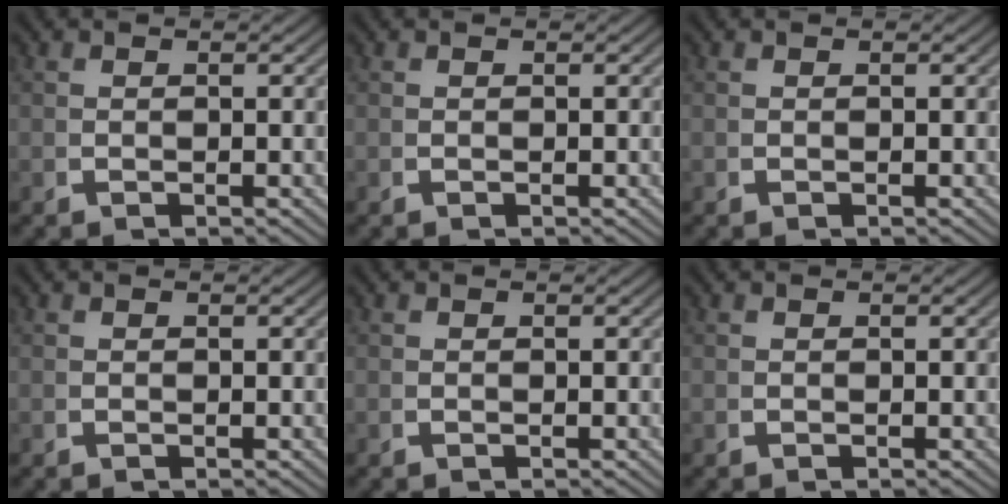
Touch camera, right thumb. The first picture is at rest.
{"total": 0.0}
{"total": 0.0}
{"total": 0.0}
{"total": 0.0}
{"total": 0.0}